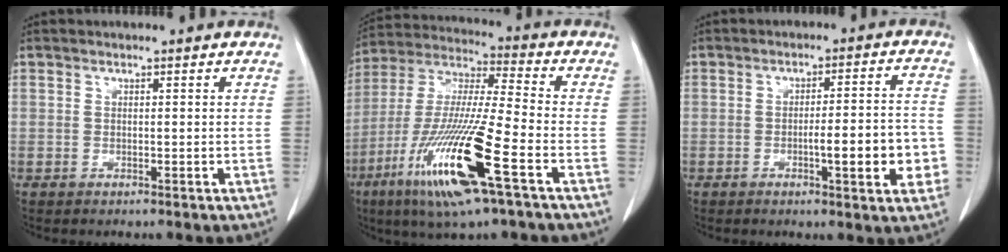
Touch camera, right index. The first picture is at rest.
{"total": 19.2, "force": [-8.3, 1.1, 17.2], "torque": [-0.375, -0.037, -0.159]}
{"total": 9.4, "force": [-2.6, 1.5, 8.9], "torque": [-0.115, 0.013, -0.030]}